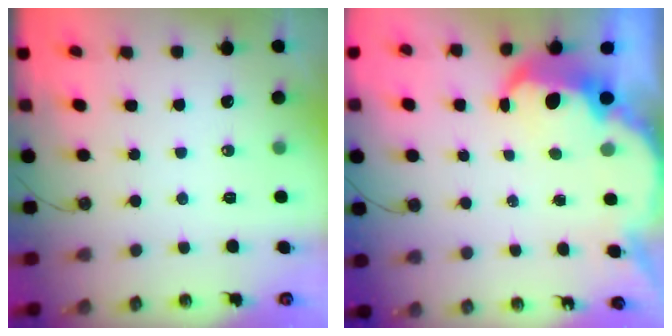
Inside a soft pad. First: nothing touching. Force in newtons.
{"total": 7.9, "press": 7.9, "slide": 0.4}